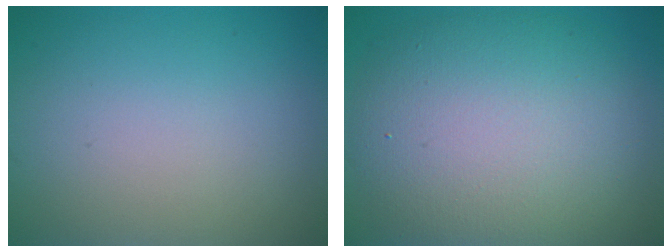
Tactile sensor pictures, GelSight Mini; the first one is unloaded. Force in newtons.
{"total": 10.9, "press": 10.8, "slide": 0.7}